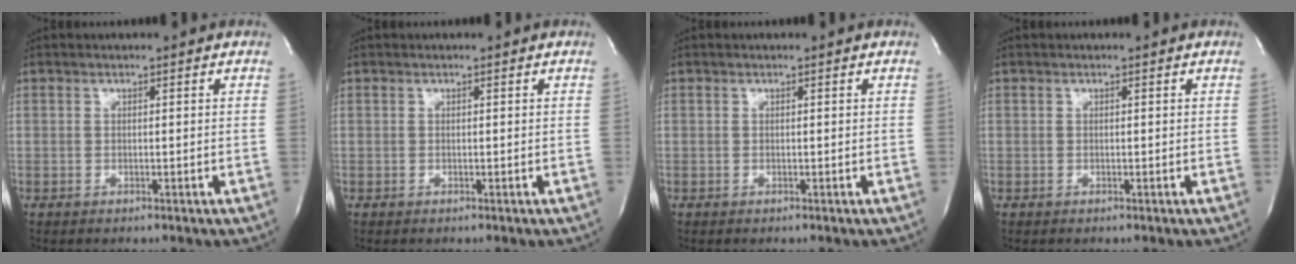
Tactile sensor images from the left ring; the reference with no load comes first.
{"total": 0.0}
{"total": 0.0}
{"total": 0.0}